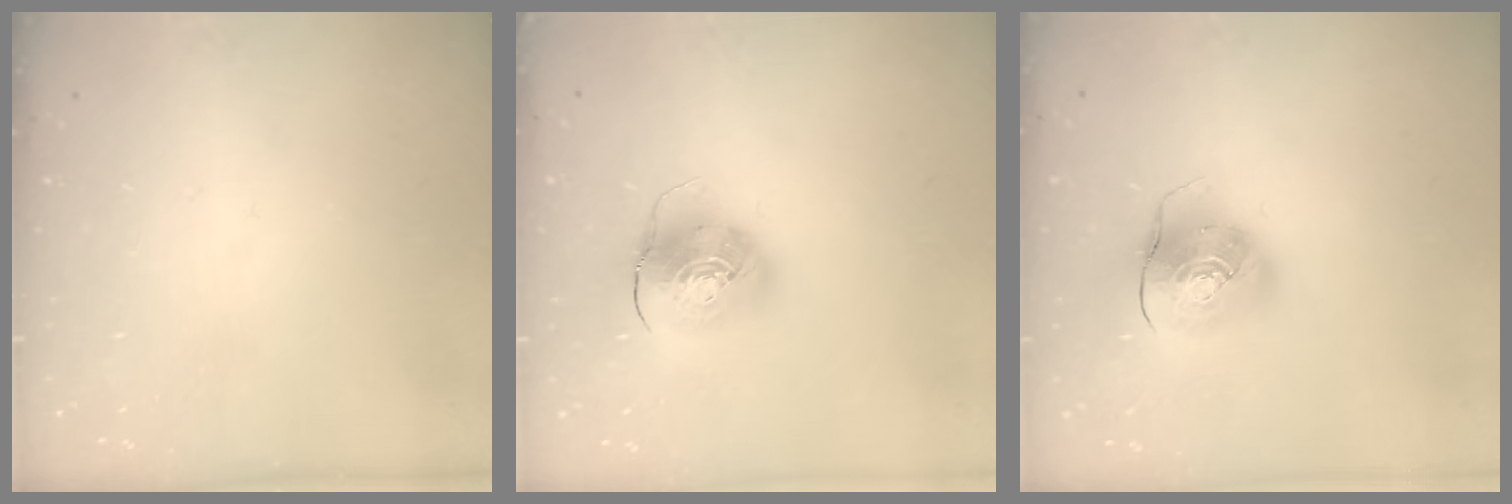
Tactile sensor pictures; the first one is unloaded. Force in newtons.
{"total": 10.0, "press": 9.8, "slide": 1.6}
{"total": 10.6, "press": 10.5, "slide": 1.8}